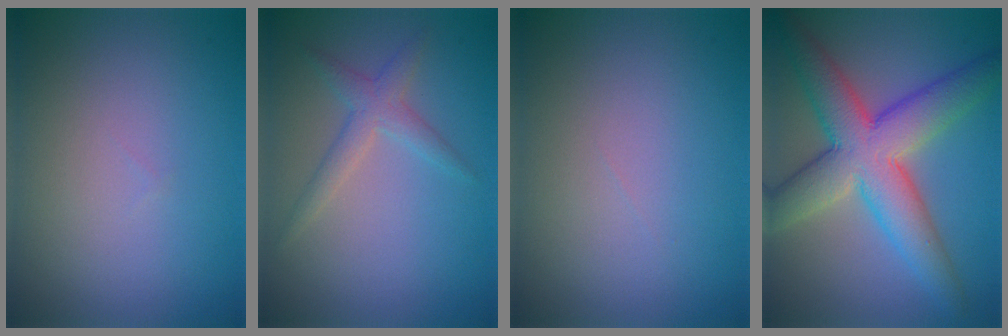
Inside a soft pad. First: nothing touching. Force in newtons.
{"total": 2.2, "press": 2.2, "slide": 0.1}
{"total": 0.0}
{"total": 9.0, "press": 9.0, "slide": 0.3}